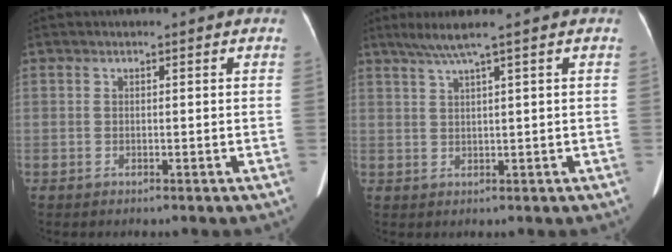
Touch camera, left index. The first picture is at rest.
{"total": 3.5, "force": [2.3, -1.0, 2.5], "torque": [-0.060, 0.005, 0.051]}